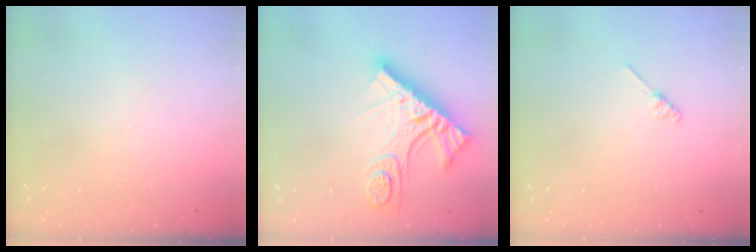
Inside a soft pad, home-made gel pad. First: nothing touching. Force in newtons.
{"total": 14.4, "press": 14.3, "slide": 1.3}
{"total": 2.1, "press": 2.1, "slide": 0.4}